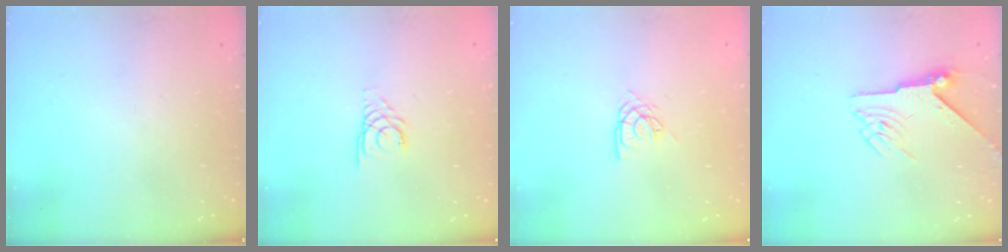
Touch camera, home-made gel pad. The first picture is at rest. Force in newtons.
{"total": 2.7, "press": 2.7, "slide": 0.3}
{"total": 6.0, "press": 6.0, "slide": 0.5}
{"total": 6.0, "press": 6.0, "slide": 0.4}